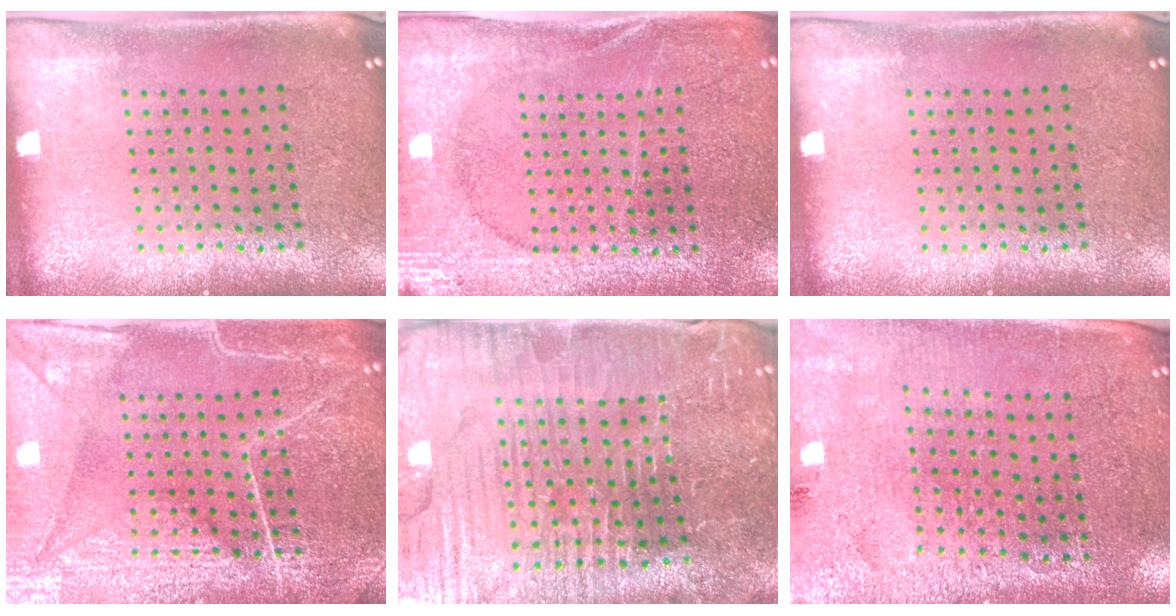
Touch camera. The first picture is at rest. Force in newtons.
{"total": 2.9, "press": 2.9, "slide": 0.3}
{"total": 0.0}
{"total": 6.2, "press": 6.2, "slide": 0.7}
{"total": 4.6, "press": 4.6, "slide": 0.9}
{"total": 2.8, "press": 2.8, "slide": 0.5}